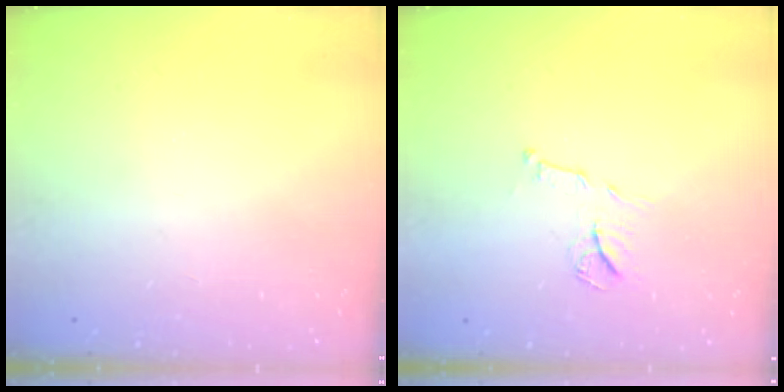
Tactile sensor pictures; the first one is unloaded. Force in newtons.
{"total": 9.0, "press": 9.0, "slide": 0.2}